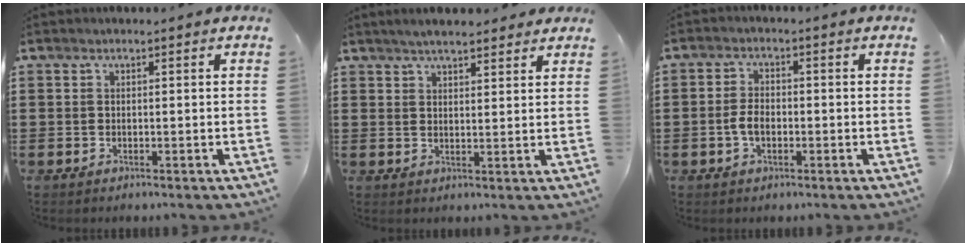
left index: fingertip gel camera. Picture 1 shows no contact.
{"total": 3.6, "force": [3.3, 0.6, 1.3], "torque": [-0.032, 0.000, 0.060]}
{"total": 3.5, "force": [-0.8, 1.9, 2.8], "torque": [-0.068, 0.000, -0.019]}